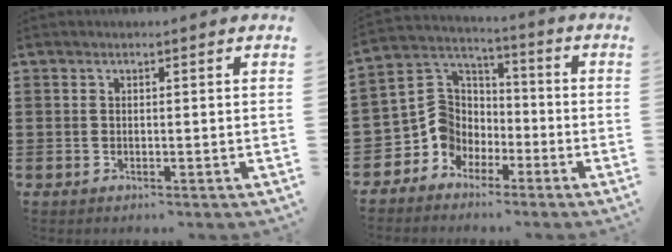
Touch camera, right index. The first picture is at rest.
{"total": 7.9, "force": [-2.4, 7.3, 2.0], "torque": [-0.088, 0.005, -0.052]}